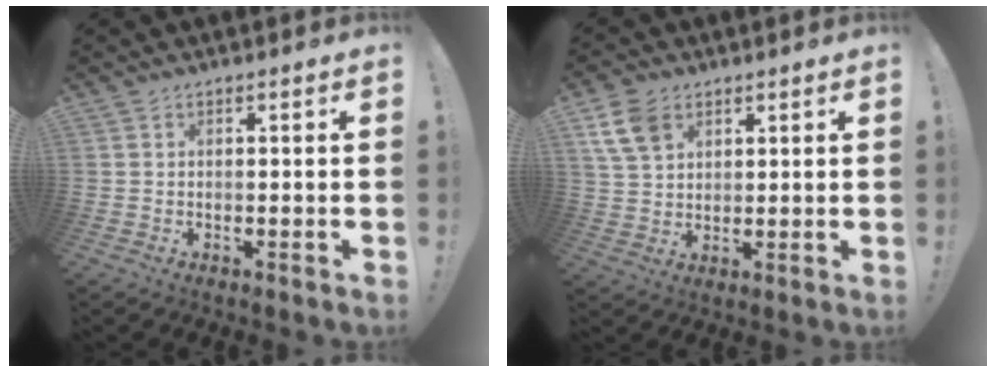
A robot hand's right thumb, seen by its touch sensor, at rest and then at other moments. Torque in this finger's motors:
{"motor_torque": [0.02, 0.02, 0.16, 0.13, 0.01]}